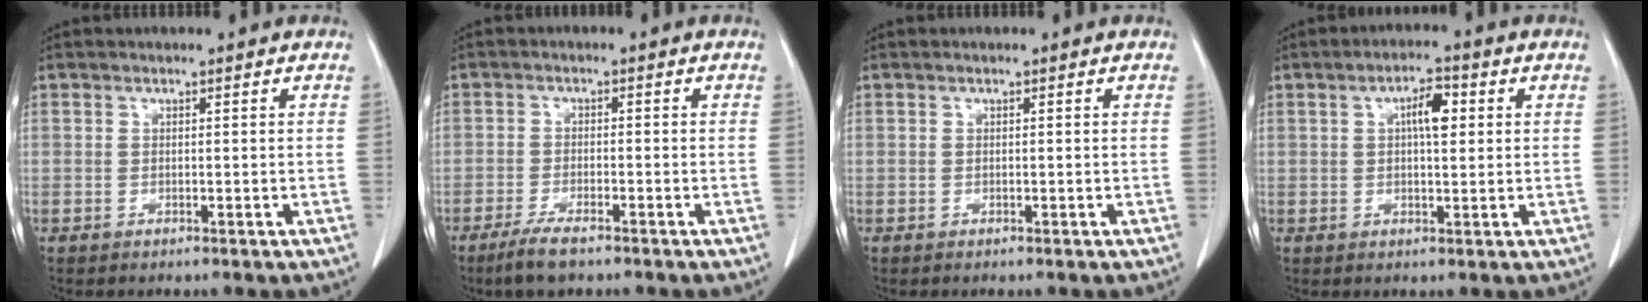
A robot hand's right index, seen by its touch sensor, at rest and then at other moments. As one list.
[{"total": 4.7, "force": [-3.5, 0.8, 3.0], "torque": [-0.065, -0.008, -0.062]}, {"total": 0.0}, {"total": 4.6, "force": [1.2, 1.5, 4.2], "torque": [-0.072, 0.010, 0.018]}]